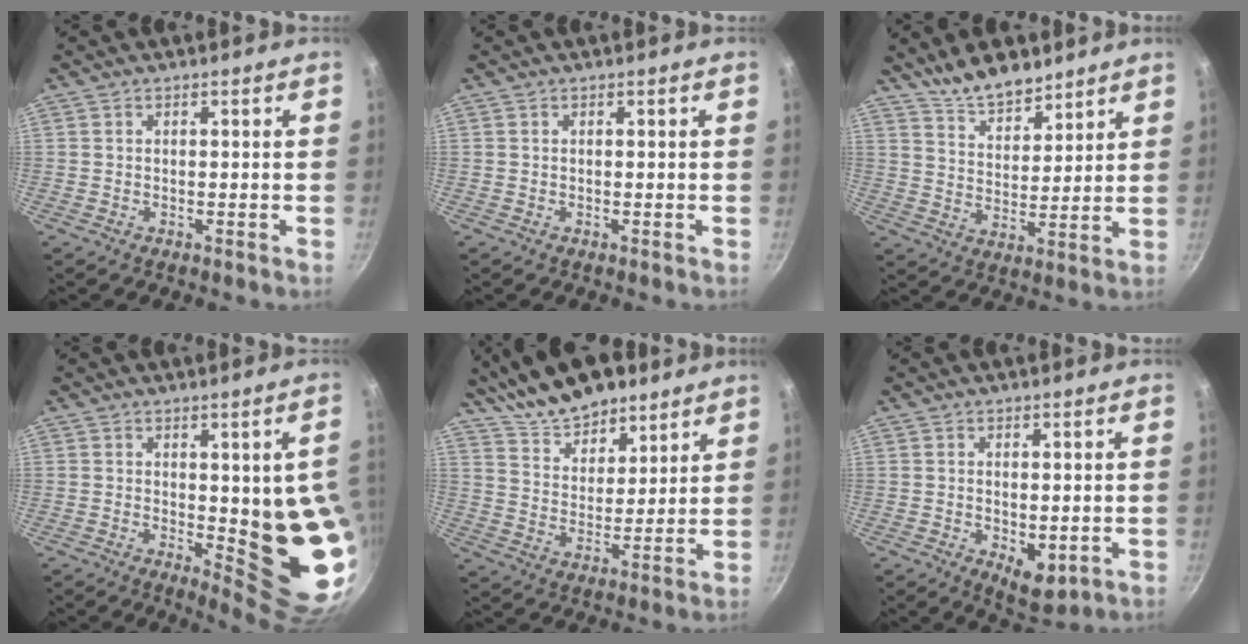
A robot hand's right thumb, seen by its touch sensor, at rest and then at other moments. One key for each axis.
{"total": 0.0}
{"total": 9.6, "fx": 8.1, "fy": 3.6, "fz": 3.8, "tx": -0.037, "ty": -0.052, "tz": 0.143}
{"total": 13.8, "fx": 0.0, "fy": 4.1, "fz": 13.2, "tx": -0.120, "ty": -0.028, "tz": 0.011}
{"total": 16.1, "fx": 12.4, "fy": 7.1, "fz": 7.5, "tx": -0.093, "ty": -0.049, "tz": 0.212}
{"total": 5.9, "fx": -0.6, "fy": 3.4, "fz": 4.8, "tx": -0.056, "ty": -0.012, "tz": 0.002}